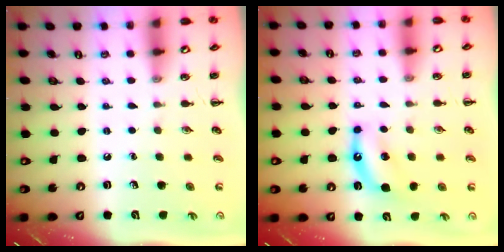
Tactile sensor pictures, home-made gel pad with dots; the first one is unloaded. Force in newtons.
{"total": 6.9, "press": 6.9, "slide": 1.0}